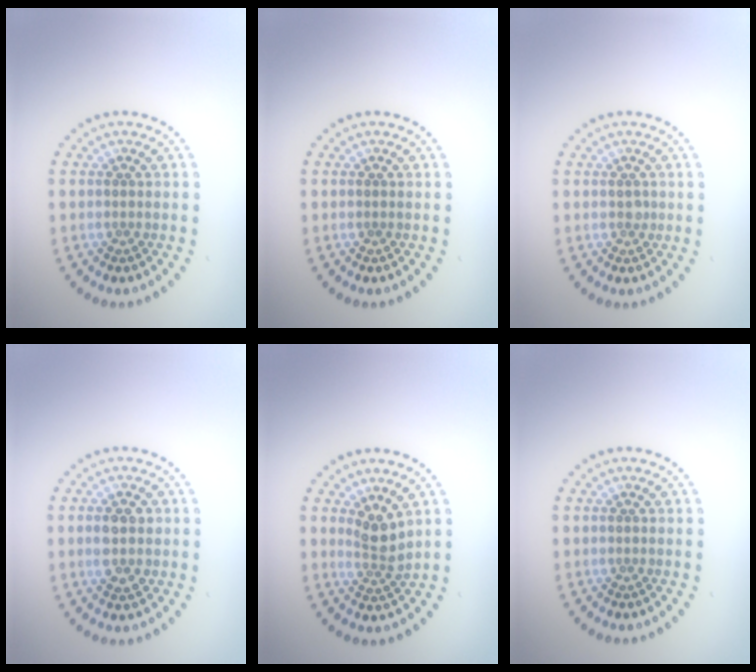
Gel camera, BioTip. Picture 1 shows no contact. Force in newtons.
{"total": 0.0}
{"total": 0.6, "press": 0.5, "slide": 0.2}
{"total": 3.5, "press": 3.5, "slide": 0.1}
{"total": 2.4, "press": 1.8, "slide": 1.6}
{"total": 0.0}